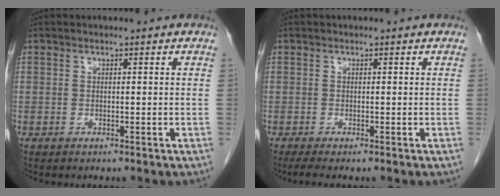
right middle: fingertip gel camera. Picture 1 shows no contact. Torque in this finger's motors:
{"motor_torque": [0.35, -0.10, -0.01, 0.01]}